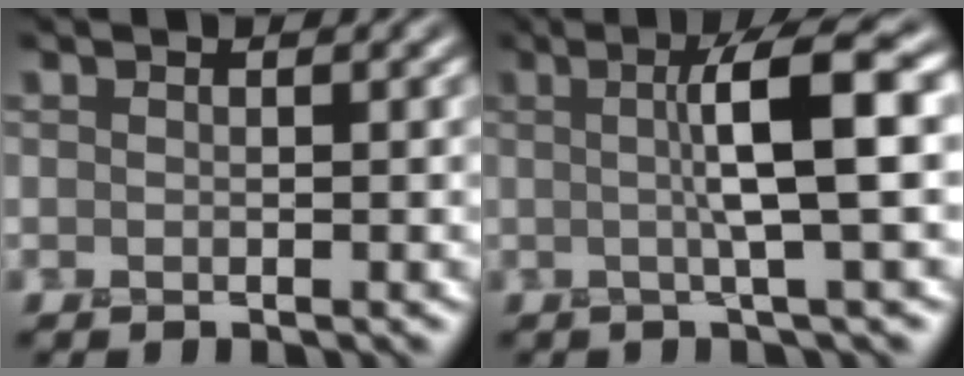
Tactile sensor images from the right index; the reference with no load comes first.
{"total": 6.6, "force": [1.0, 0.8, 6.4], "torque": [-0.097, 0.015, 0.010]}